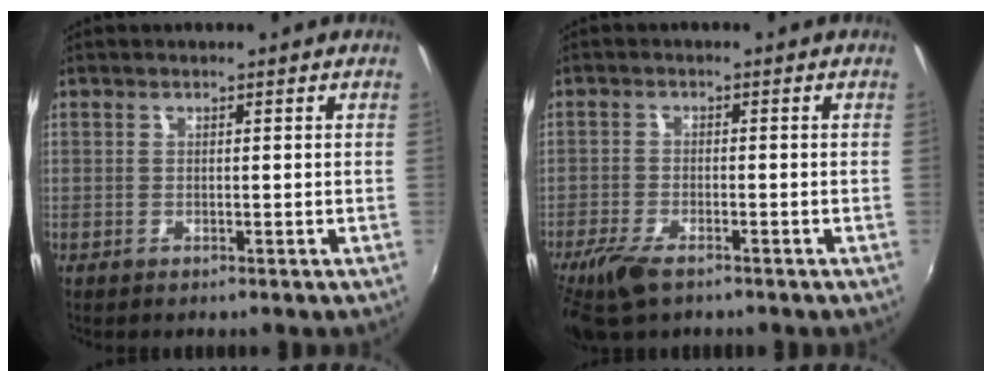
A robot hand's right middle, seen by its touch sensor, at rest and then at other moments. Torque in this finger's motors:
{"motor_torque": [0.70, -0.73, 0.17, 0.10]}